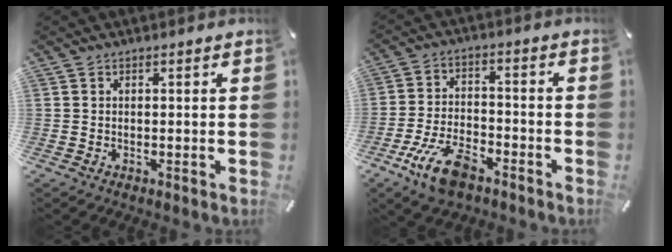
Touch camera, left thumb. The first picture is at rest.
{"total": 11.8, "force": [-7.0, 5.6, 7.7], "torque": [-0.158, 0.031, -0.130]}